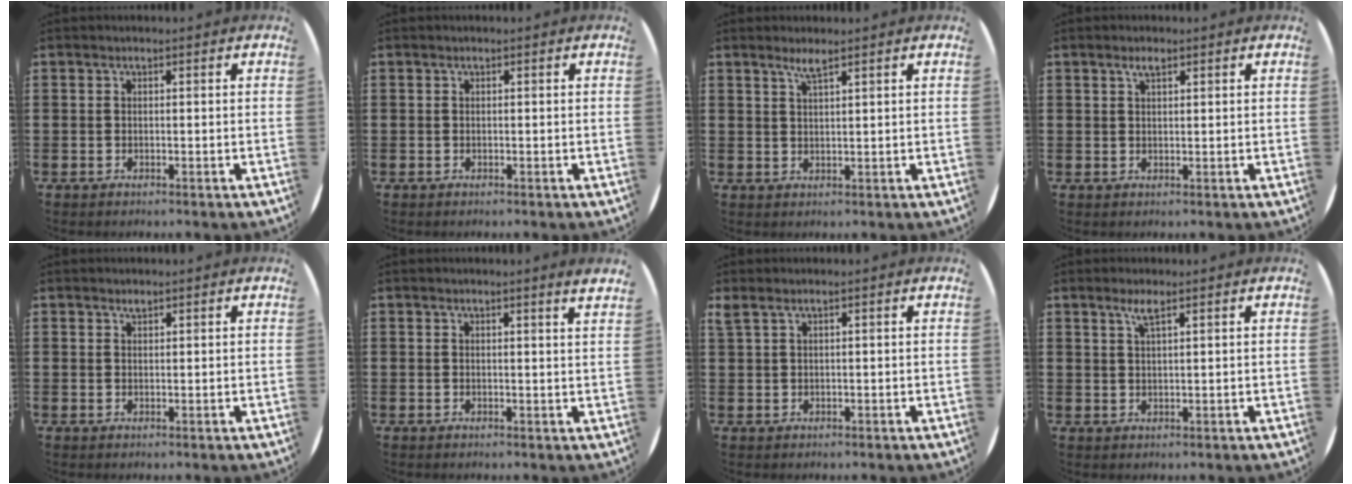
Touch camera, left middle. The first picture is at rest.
{"total": 0.0}
{"total": 2.2, "force": [1.8, 0.0, 1.3], "torque": [-0.027, 0.001, 0.031]}
{"total": 1.5, "force": [1.0, 0.5, 0.9], "torque": [-0.020, 0.005, 0.018]}
{"total": 0.6, "force": [0.5, 0.1, 0.1], "torque": [-0.002, 0.001, 0.010]}
{"total": 1.4, "force": [1.2, -0.6, 0.7], "torque": [-0.008, -0.006, 0.020]}
{"total": 0.8, "force": [0.5, -0.1, 0.6], "torque": [-0.011, 0.002, 0.008]}
{"total": 2.2, "force": [1.5, 0.2, 1.6], "torque": [-0.034, 0.003, 0.025]}